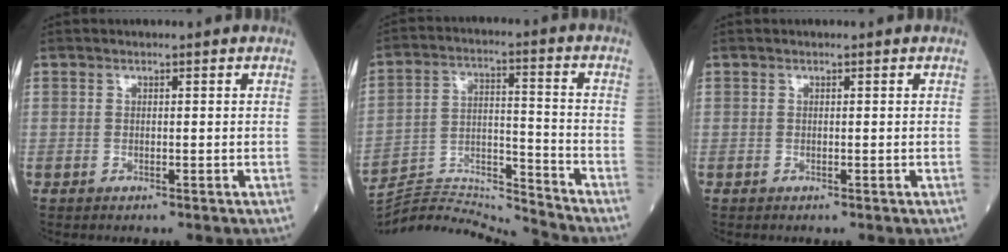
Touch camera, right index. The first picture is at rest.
{"total": 13.7, "force": [-13.3, -3.0, -0.2], "torque": [0.001, 0.028, -0.234]}
{"total": 0.0}